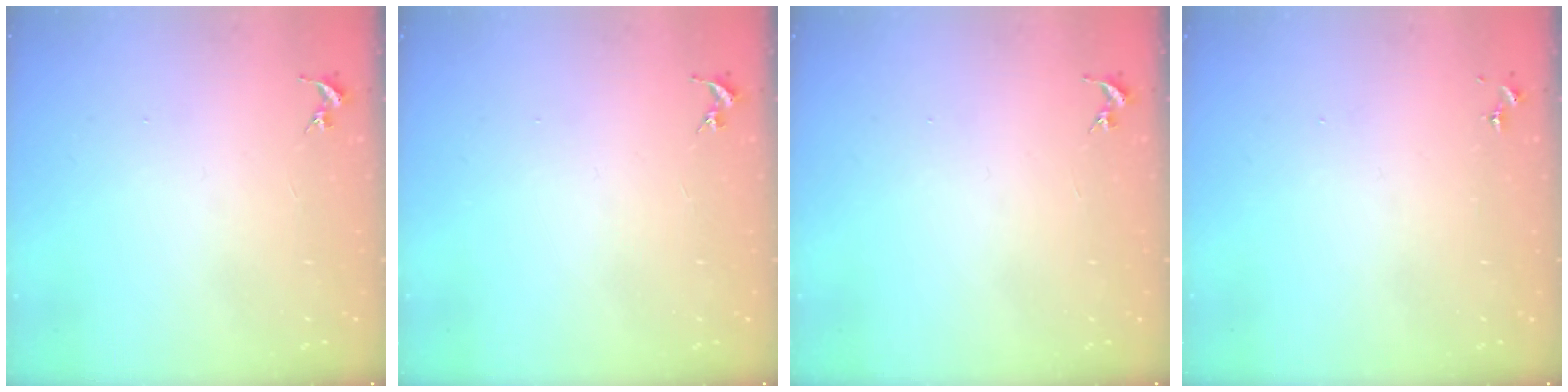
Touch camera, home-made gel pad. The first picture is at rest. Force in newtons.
{"total": 0.0}
{"total": 0.0}
{"total": 0.0}